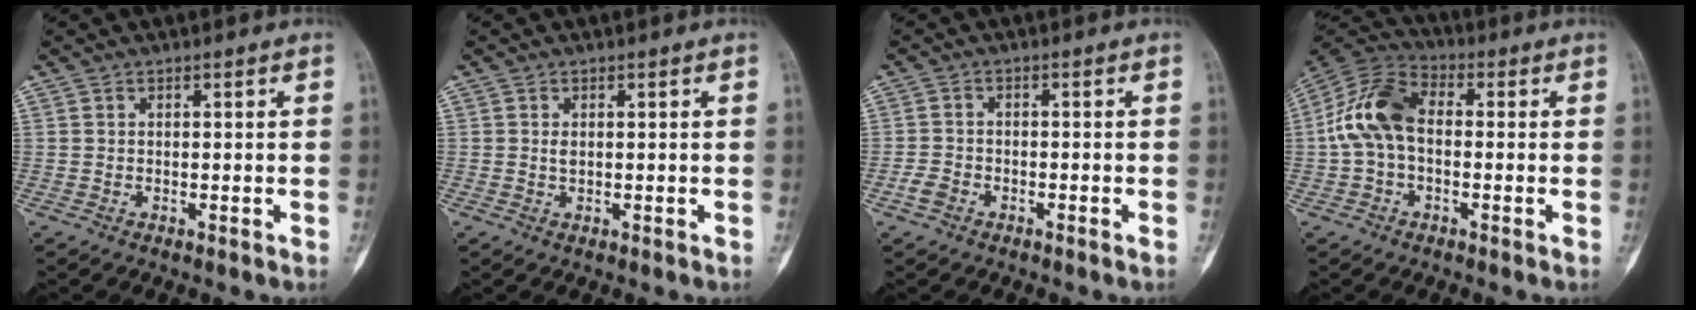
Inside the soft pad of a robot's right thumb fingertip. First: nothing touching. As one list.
[{"total": 1.0, "force": [0.2, 0.5, 0.8], "torque": [-0.013, -0.001, 0.007]}, {"total": 2.4, "force": [-1.5, 1.5, 1.1], "torque": [-0.026, 0.007, -0.029]}, {"total": 11.5, "force": [-0.3, 7.3, 8.9], "torque": [-0.176, 0.034, -0.019]}]